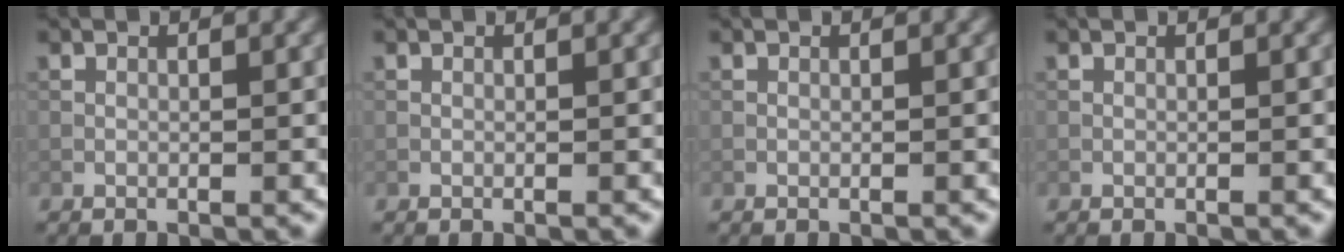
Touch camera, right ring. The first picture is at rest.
{"total": 0.0}
{"total": 0.0}
{"total": 0.0}